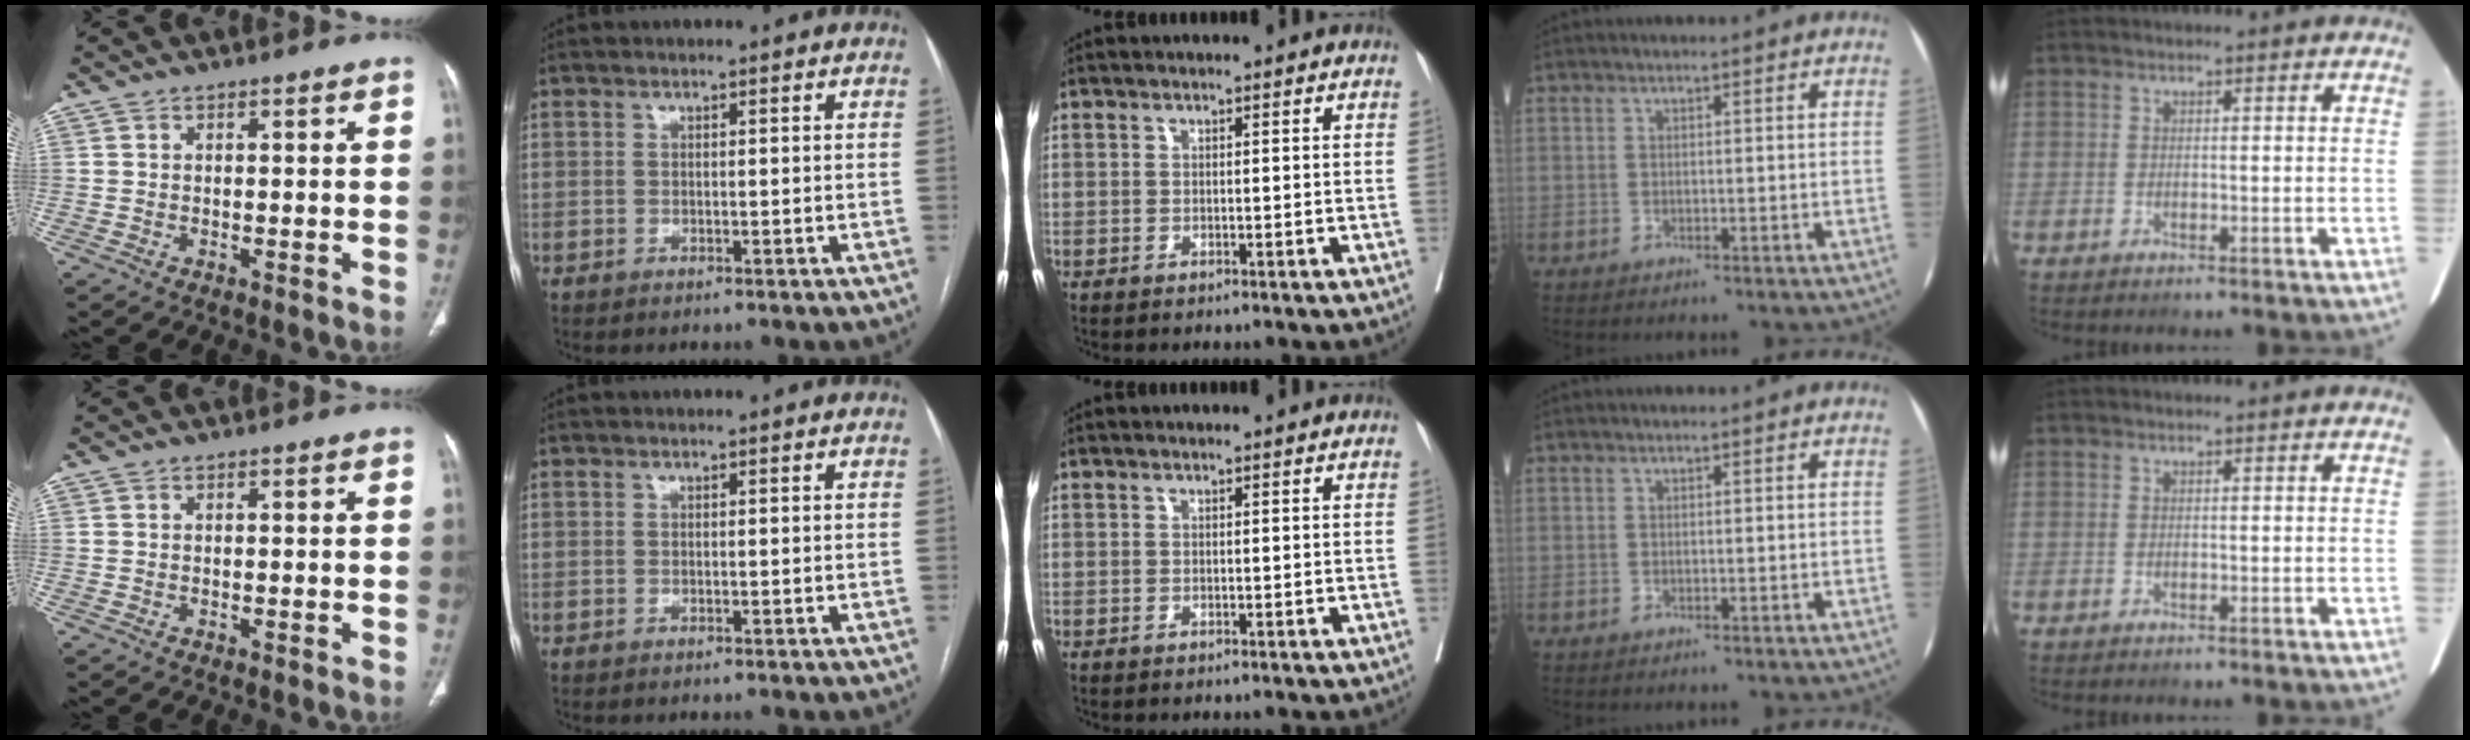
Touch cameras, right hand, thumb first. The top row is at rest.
{}